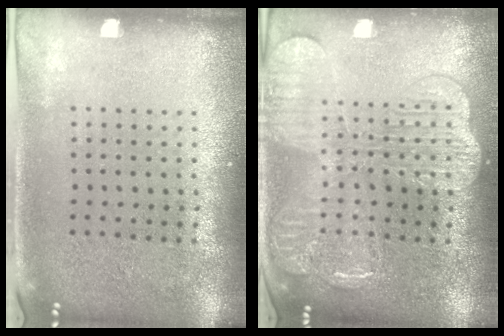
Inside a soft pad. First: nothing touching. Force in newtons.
{"total": 3.1, "press": 3.1, "slide": 0.5}